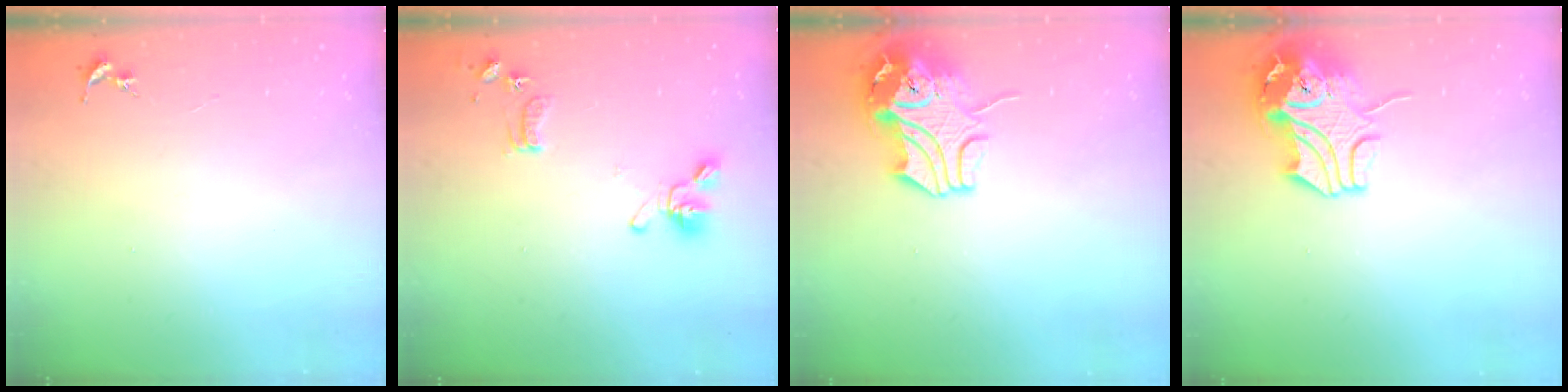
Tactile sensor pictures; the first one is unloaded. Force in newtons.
{"total": 13.7, "press": 13.6, "slide": 2.1}
{"total": 12.0, "press": 11.8, "slide": 2.0}
{"total": 12.0, "press": 11.8, "slide": 2.0}